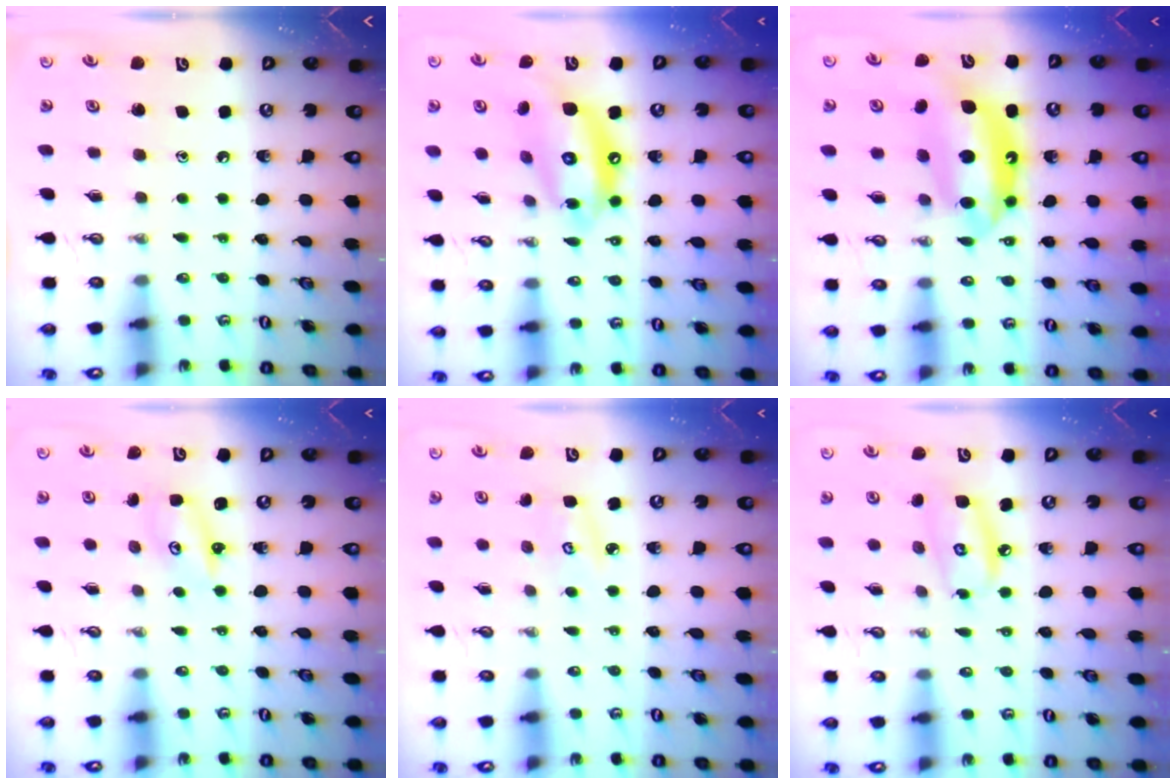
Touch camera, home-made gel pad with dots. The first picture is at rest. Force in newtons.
{"total": 13.5, "press": 13.4, "slide": 0.9}
{"total": 13.2, "press": 13.0, "slide": 1.9}
{"total": 2.6, "press": 2.6, "slide": 0.2}
{"total": 4.0, "press": 3.9, "slide": 0.3}
{"total": 7.8, "press": 7.8, "slide": 0.6}